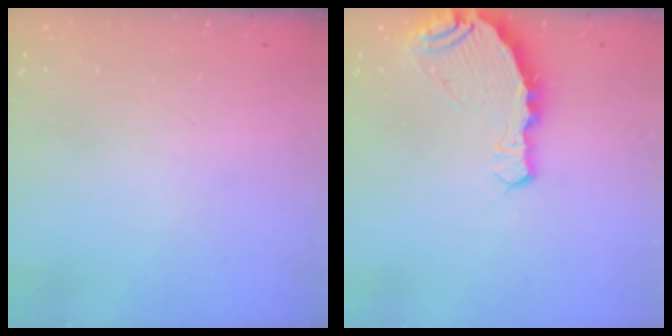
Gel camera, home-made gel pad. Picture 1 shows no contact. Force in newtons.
{"total": 9.0, "press": 8.0, "slide": 4.0}